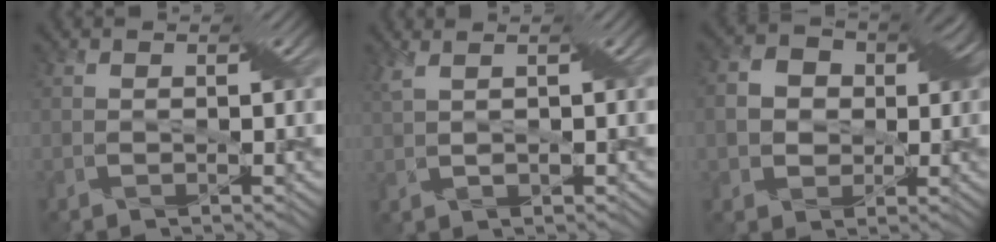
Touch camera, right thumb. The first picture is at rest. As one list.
[{"total": 2.7, "force": [1.4, 0.6, 2.3], "torque": [-0.052, 0.009, 0.023]}, {"total": 7.8, "force": [0.7, 6.7, 4.0], "torque": [-0.082, 0.011, -0.001]}]